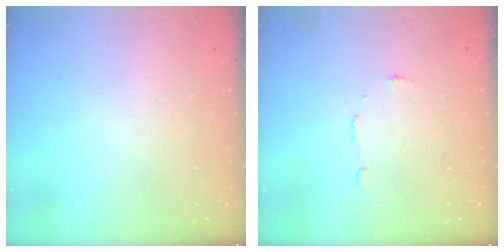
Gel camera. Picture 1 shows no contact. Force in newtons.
{"total": 5.4, "press": 5.4, "slide": 0.3}